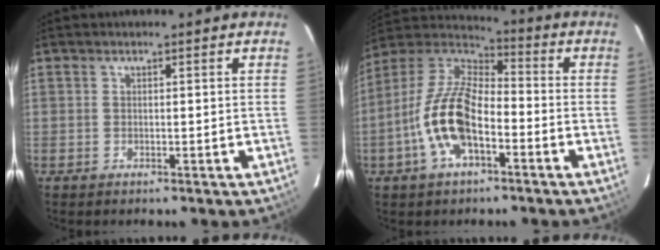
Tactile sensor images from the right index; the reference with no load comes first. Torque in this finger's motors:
{"motor_torque": [2.14, 0.00, 0.80, 0.21]}